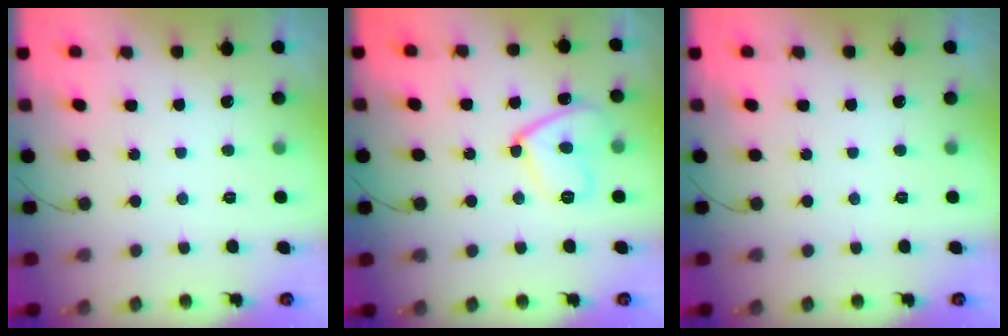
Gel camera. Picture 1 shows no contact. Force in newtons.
{"total": 12.4, "press": 12.1, "slide": 2.7}
{"total": 0.0}